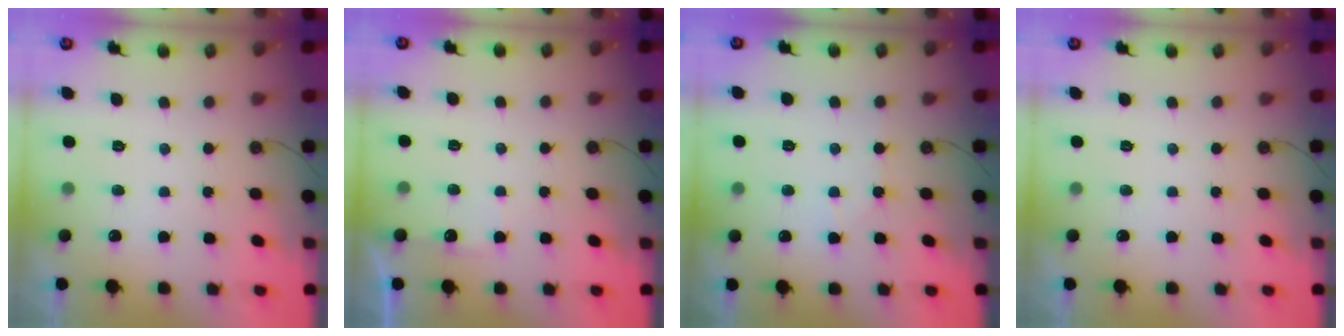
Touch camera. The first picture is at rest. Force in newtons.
{"total": 3.7, "press": 3.7, "slide": 0.5}
{"total": 3.1, "press": 3.1, "slide": 0.5}
{"total": 0.0}